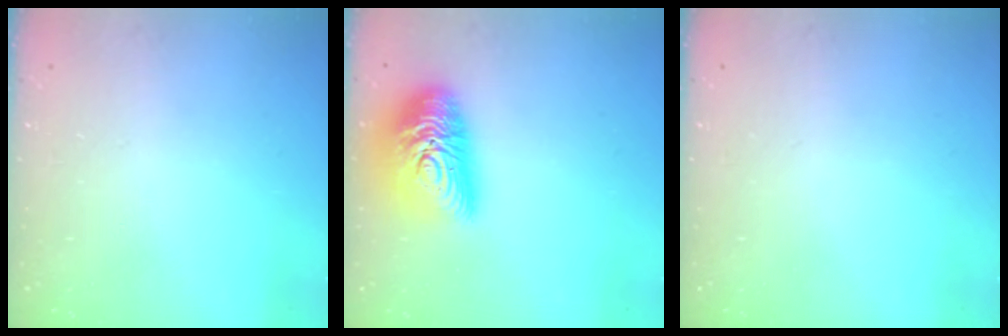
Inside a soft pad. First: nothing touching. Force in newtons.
{"total": 19.1, "press": 19.1, "slide": 1.2}
{"total": 0.0}